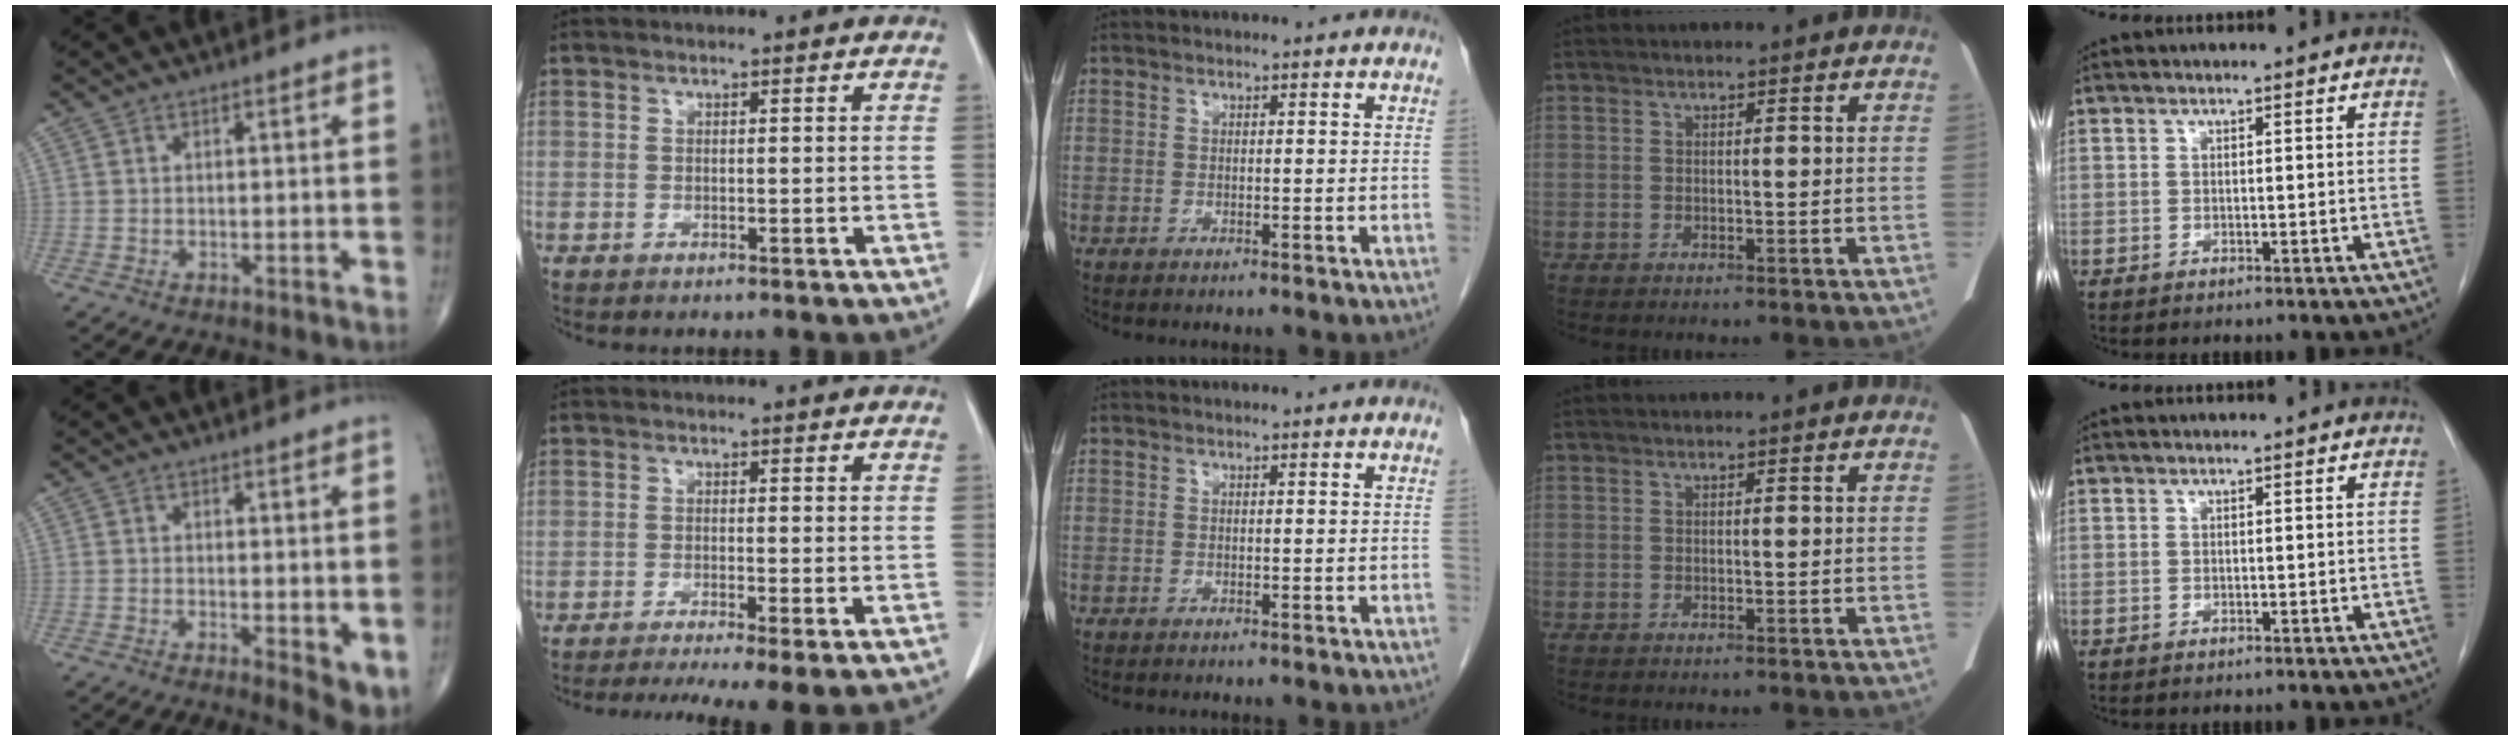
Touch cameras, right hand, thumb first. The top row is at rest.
{"thumb": {"total": 5.1, "force": [-0.5, 1.7, 4.8], "torque": [-0.062, -0.014, -0.007]}, "index": {"total": 8.3, "force": [-5.8, 0.7, 5.9], "torque": [-0.093, -0.012, -0.093]}}